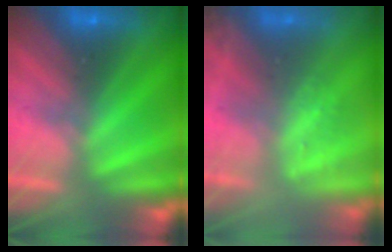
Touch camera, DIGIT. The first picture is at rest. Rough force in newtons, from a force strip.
{"total": 2.4}